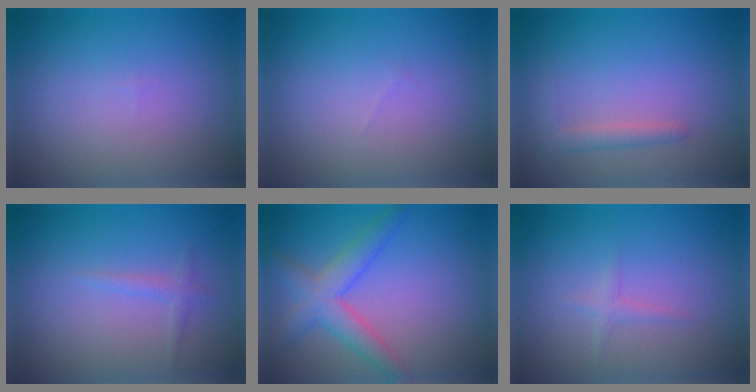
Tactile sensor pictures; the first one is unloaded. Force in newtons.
{"total": 0.0}
{"total": 1.6, "press": 1.6, "slide": 0.1}
{"total": 0.6, "press": 0.6, "slide": 0.1}
{"total": 4.2, "press": 4.2, "slide": 0.2}
{"total": 0.9, "press": 0.8, "slide": 0.0}